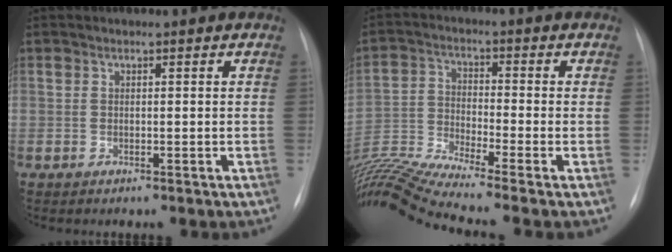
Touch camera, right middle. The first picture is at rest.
{"total": 13.5, "force": [-11.9, -2.5, 5.7], "torque": [-0.118, -0.012, -0.219]}